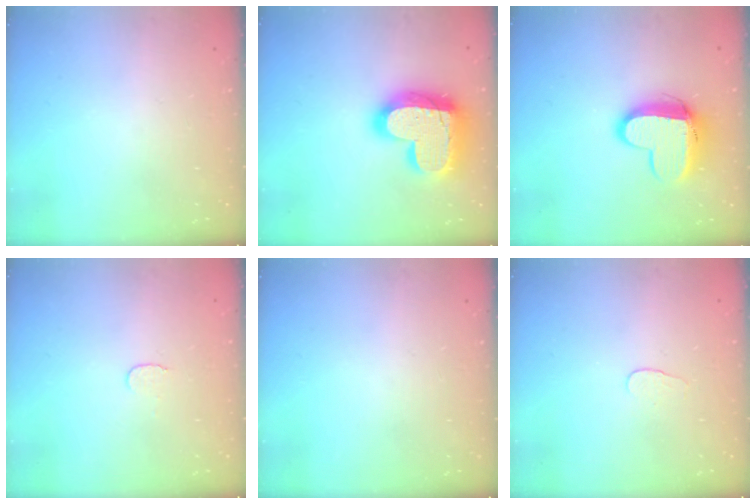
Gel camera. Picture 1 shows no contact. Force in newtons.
{"total": 23.4, "press": 23.3, "slide": 1.7}
{"total": 12.0, "press": 11.9, "slide": 1.2}
{"total": 3.5, "press": 3.5, "slide": 0.3}
{"total": 0.0}
{"total": 3.8, "press": 3.8, "slide": 0.3}